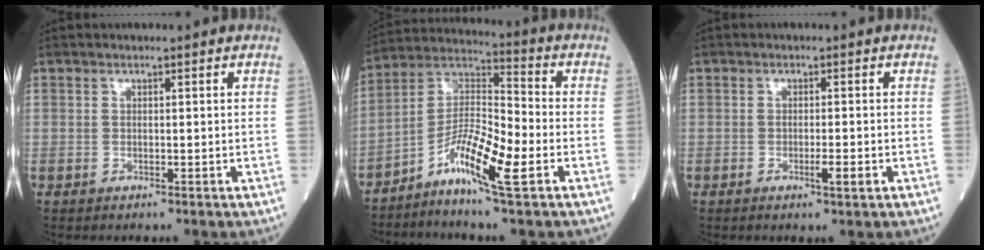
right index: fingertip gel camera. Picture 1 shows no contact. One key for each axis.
{"total": 10.7, "fx": -5.0, "fy": 1.1, "fz": 9.4, "tx": -0.178, "ty": 0.006, "tz": -0.100}
{"total": 2.3, "fx": -0.8, "fy": 0.1, "fz": 2.2, "tx": -0.037, "ty": -0.004, "tz": -0.014}